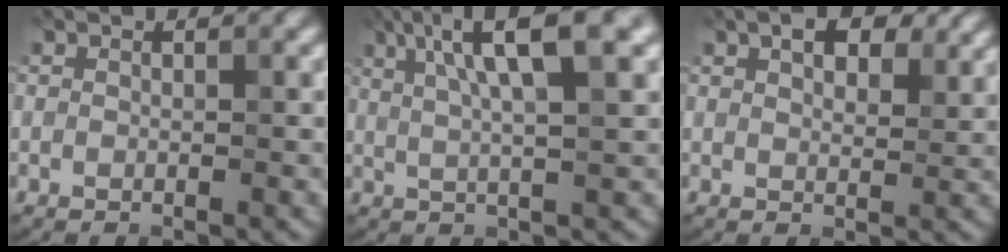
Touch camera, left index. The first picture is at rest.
{"total": 8.3, "force": [3.5, 1.8, 7.4], "torque": [-0.114, 0.018, 0.058]}
{"total": 4.7, "force": [2.9, 2.1, 3.1], "torque": [-0.043, 0.009, 0.038]}